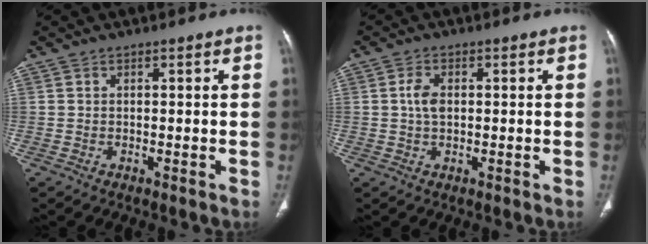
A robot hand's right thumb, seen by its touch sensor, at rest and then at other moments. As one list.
[{"total": 3.4, "force": [0.3, 2.2, 2.7], "torque": [-0.054, 0.002, 0.003]}]